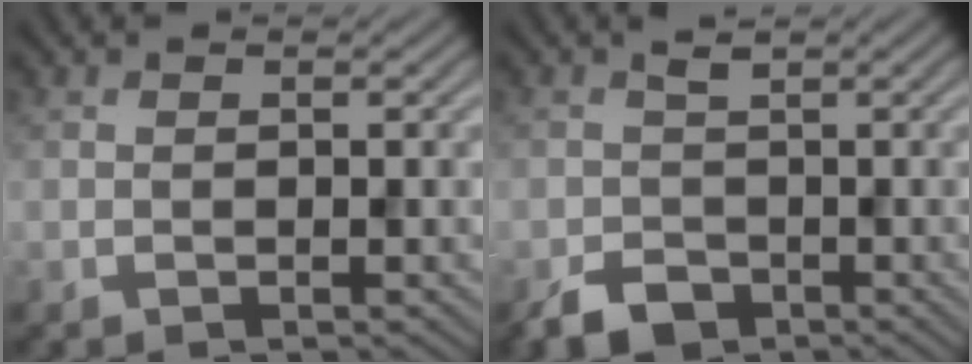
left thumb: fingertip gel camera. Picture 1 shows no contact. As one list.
[{"total": 3.5, "force": [-1.7, 2.4, 1.9], "torque": [-0.038, -0.005, -0.037]}]